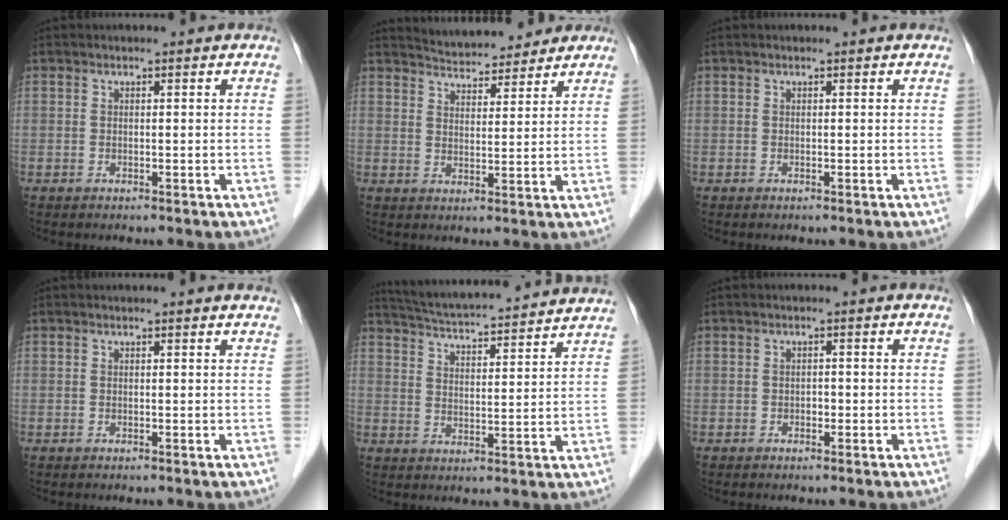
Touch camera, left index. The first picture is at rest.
{"total": 8.8, "force": [8.3, 2.3, 1.8], "torque": [-0.025, 0.016, 0.120]}
{"total": 0.0}
{"total": 2.3, "force": [2.2, -0.1, 0.6], "torque": [-0.013, 0.005, 0.017]}
{"total": 20.4, "force": [19.1, 1.0, 7.2], "torque": [-0.123, 0.012, 0.263]}
{"total": 0.7, "force": [-0.3, 0.5, 0.4], "torque": [-0.005, 0.003, -0.006]}